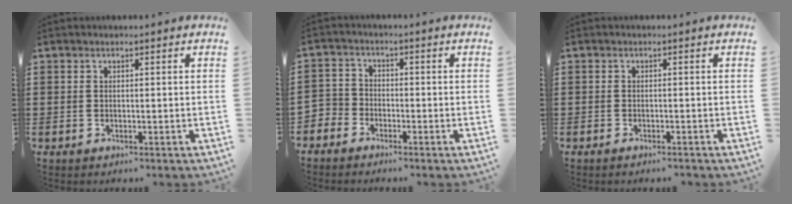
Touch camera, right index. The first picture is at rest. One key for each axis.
{"total": 2.9, "fx": -2.5, "fy": 1.6, "fz": -0.2, "tx": -0.017, "ty": 0.001, "tz": -0.059}
{"total": 0.7, "fx": -0.6, "fy": 0.1, "fz": 0.3, "tx": -0.008, "ty": -0.004, "tz": -0.012}